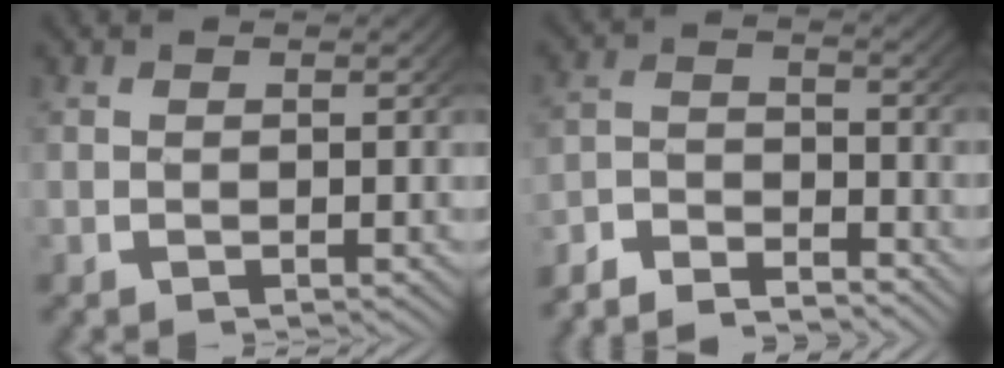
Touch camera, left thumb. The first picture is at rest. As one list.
[{"total": 5.3, "force": [-4.7, 1.8, 1.5], "torque": [-0.019, -0.014, -0.088]}]